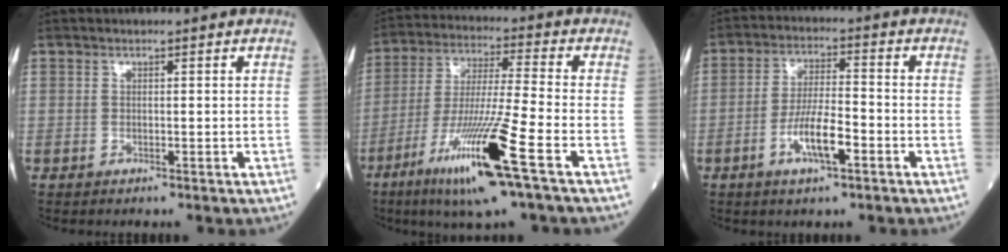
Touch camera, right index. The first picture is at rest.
{"total": 15.4, "force": [-7.5, -0.6, 13.4], "torque": [-0.271, -0.033, -0.138]}
{"total": 7.3, "force": [-3.1, 1.5, 6.5], "torque": [-0.123, 0.001, -0.056]}